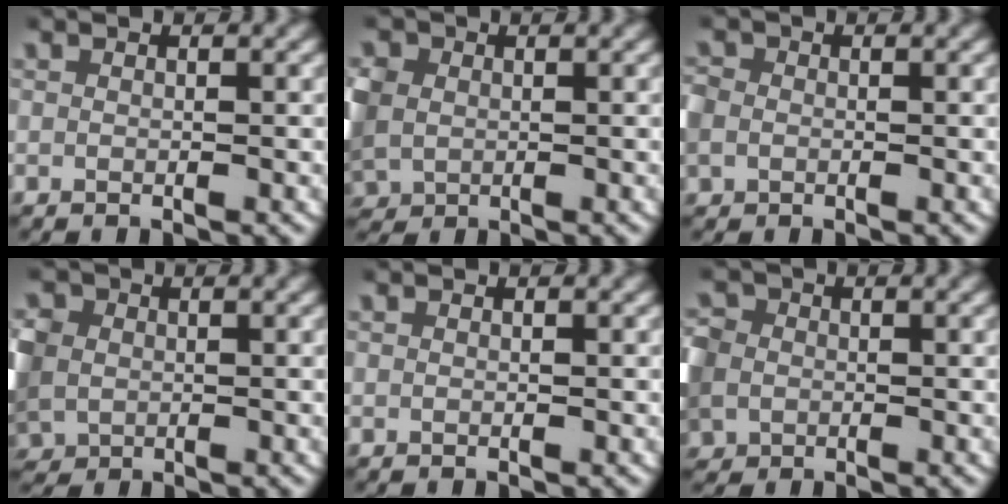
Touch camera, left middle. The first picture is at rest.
{"total": 4.4, "force": [-0.3, 3.9, 2.0], "torque": [-0.068, -0.016, 0.000]}
{"total": 3.3, "force": [-1.0, 2.9, 1.3], "torque": [-0.051, -0.015, -0.016]}
{"total": 5.2, "force": [-0.6, 4.7, 2.2], "torque": [-0.075, -0.022, -0.005]}
{"total": 0.0}
{"total": 7.5, "force": [-2.5, 6.6, 2.7], "torque": [-0.090, -0.035, -0.041]}